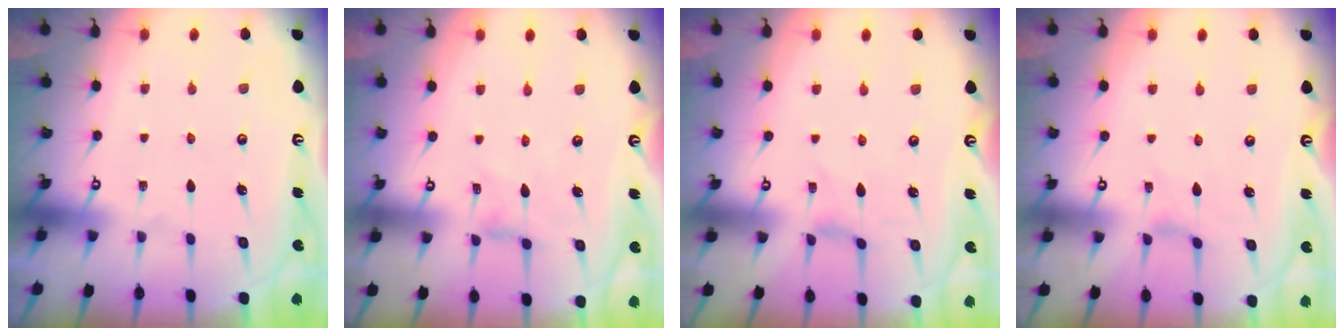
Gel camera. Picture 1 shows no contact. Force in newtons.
{"total": 0.9, "press": 0.8, "slide": 0.3}
{"total": 1.3, "press": 1.3, "slide": 0.3}
{"total": 2.0, "press": 2.0, "slide": 0.2}